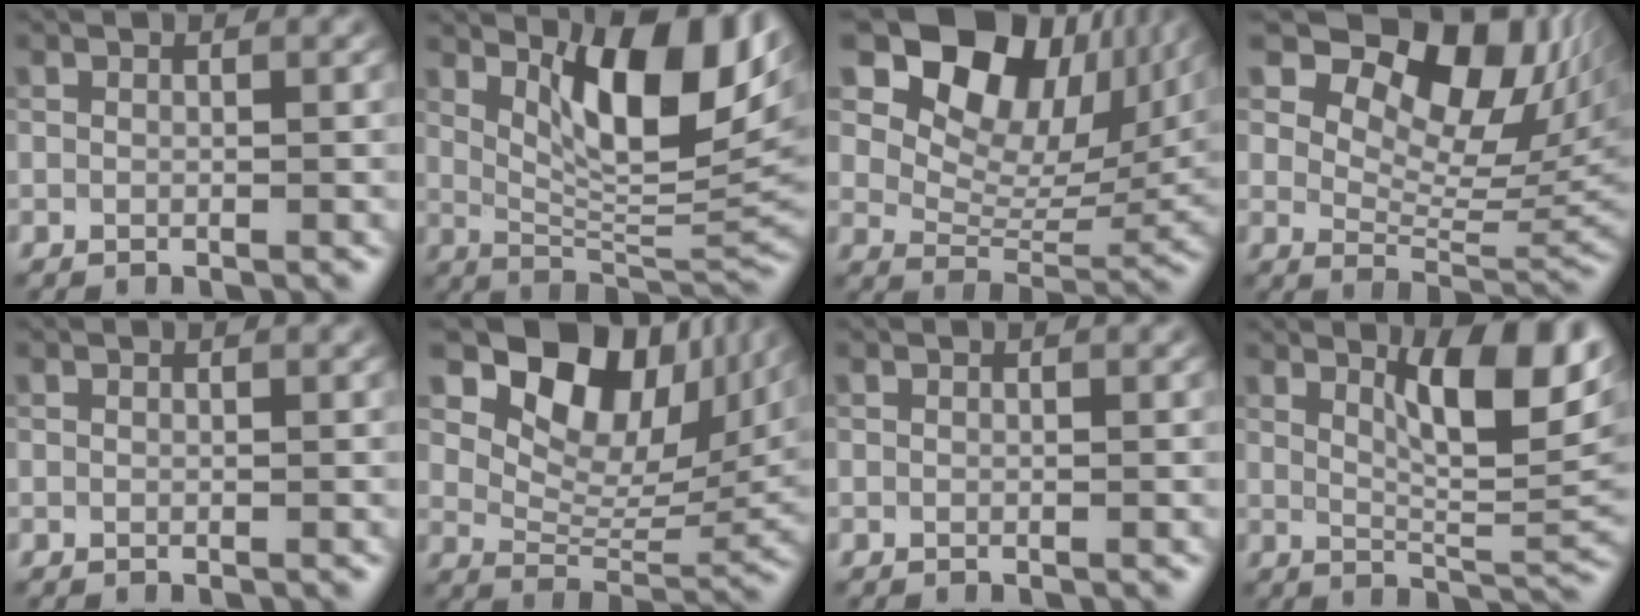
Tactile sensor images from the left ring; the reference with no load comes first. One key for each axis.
{"total": 10.8, "fx": 4.2, "fy": 3.4, "fz": 9.3, "tx": -0.147, "ty": -0.005, "tz": 0.078}
{"total": 13.7, "fx": 8.5, "fy": 7.7, "fz": 7.5, "tx": -0.126, "ty": 0.014, "tz": 0.144}
{"total": 12.3, "fx": 7.2, "fy": 6.3, "fz": 7.8, "tx": -0.122, "ty": 0.009, "tz": 0.120}
{"total": 0.0}
{"total": 12.1, "fx": 7.4, "fy": 6.6, "fz": 6.8, "tx": -0.115, "ty": 0.002, "tz": 0.130}
{"total": 0.0}
{"total": 8.4, "fx": 4.0, "fy": 2.2, "fz": 7.0, "tx": -0.105, "ty": -0.001, "tz": 0.068}